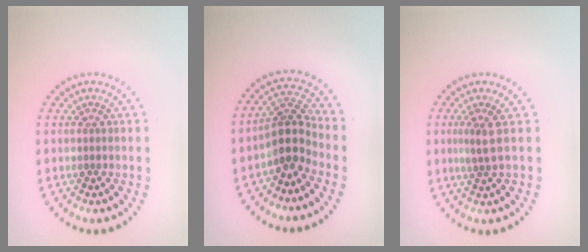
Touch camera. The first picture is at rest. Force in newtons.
{"total": 3.6, "press": 2.9, "slide": 2.2}
{"total": 2.0, "press": 1.4, "slide": 1.4}